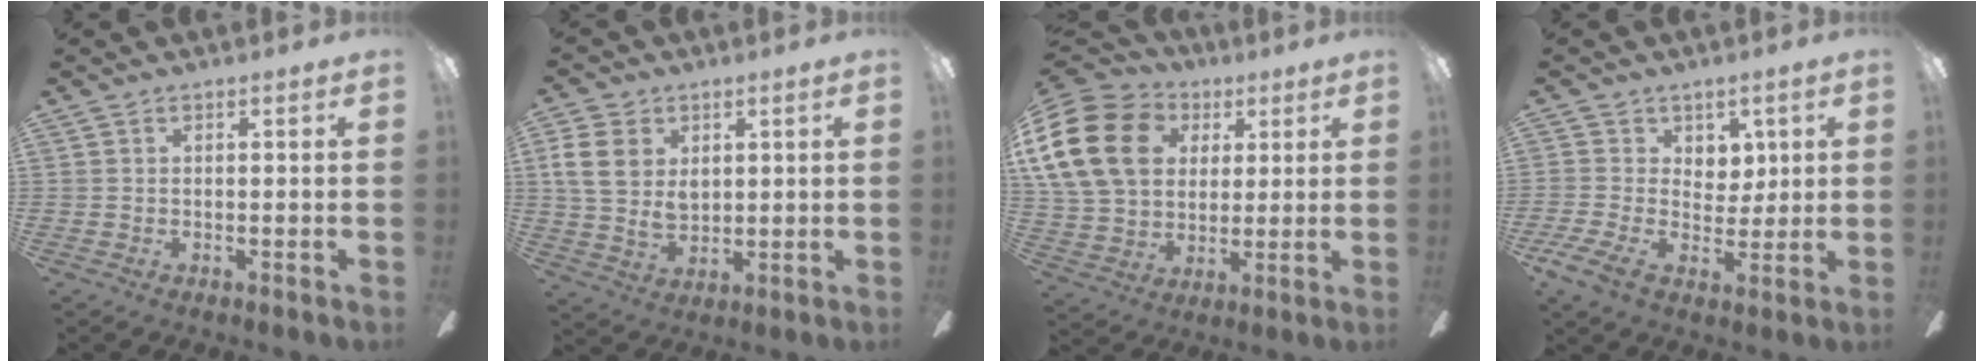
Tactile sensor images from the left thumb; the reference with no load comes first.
{"total": 10.2, "force": [3.0, 7.5, 6.2], "torque": [-0.126, 0.001, 0.055]}
{"total": 21.9, "force": [6.3, 16.7, 12.8], "torque": [-0.278, -0.002, 0.110]}
{"total": 7.7, "force": [1.8, 5.9, 4.6], "torque": [-0.078, -0.002, 0.032]}